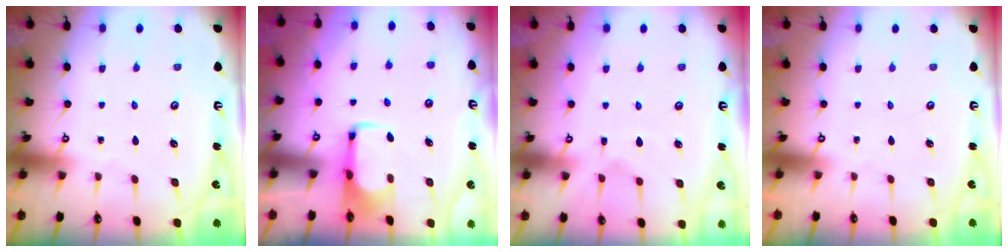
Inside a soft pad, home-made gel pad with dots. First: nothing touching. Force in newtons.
{"total": 1.6, "press": 1.5, "slide": 0.5}
{"total": 3.5, "press": 3.3, "slide": 1.2}
{"total": 1.5, "press": 1.4, "slide": 0.6}